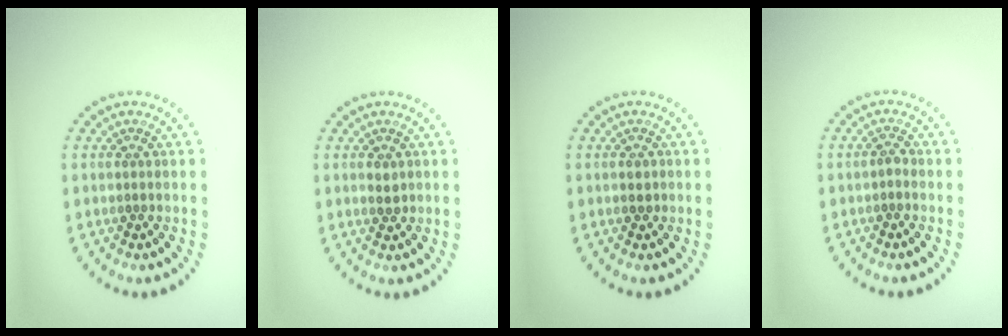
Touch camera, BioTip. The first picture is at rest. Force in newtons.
{"total": 1.0, "press": 1.0, "slide": 0.1}
{"total": 0.9, "press": 0.9, "slide": 0.3}
{"total": 0.7, "press": 0.6, "slide": 0.4}